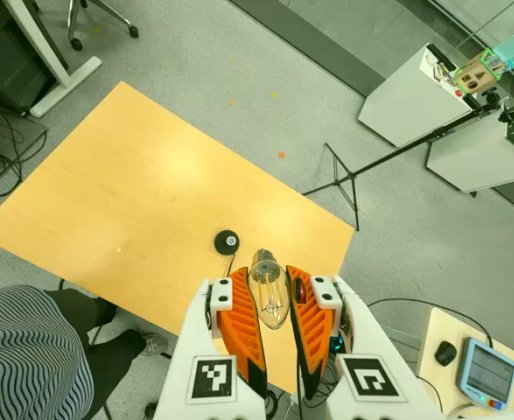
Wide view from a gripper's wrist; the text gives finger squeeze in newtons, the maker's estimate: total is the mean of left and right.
{"total": 21.9, "left": 27.2, "right": 16.7}